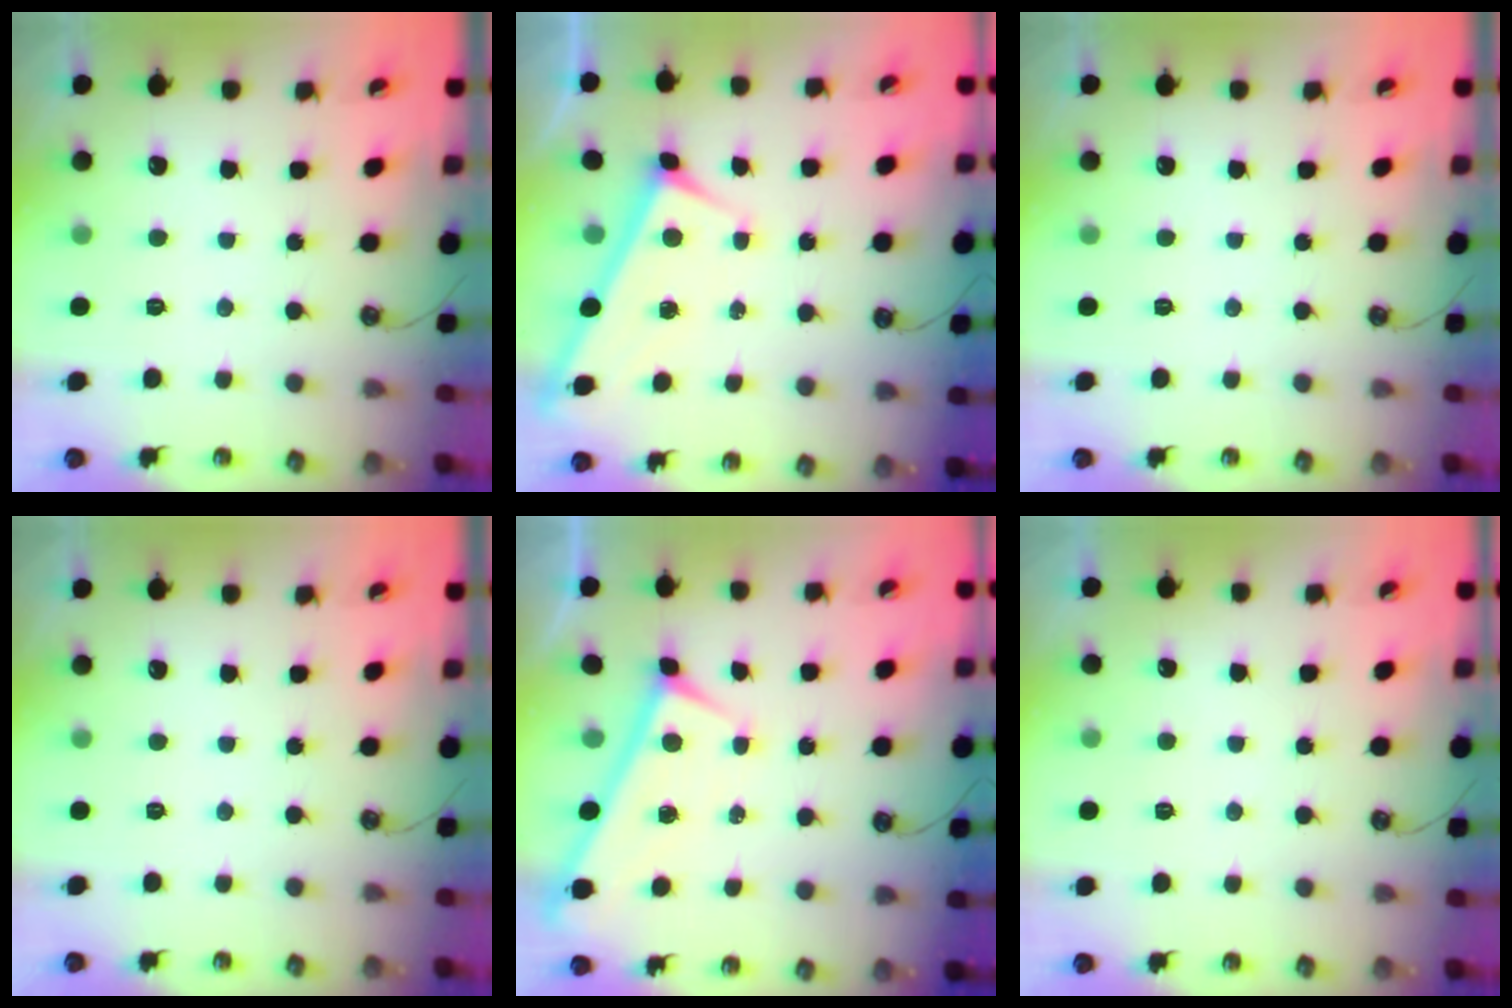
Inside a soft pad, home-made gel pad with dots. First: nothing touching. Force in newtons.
{"total": 3.6, "press": 3.6, "slide": 0.3}
{"total": 0.0}
{"total": 0.0}
{"total": 0.0}
{"total": 9.0, "press": 9.0, "slide": 0.3}